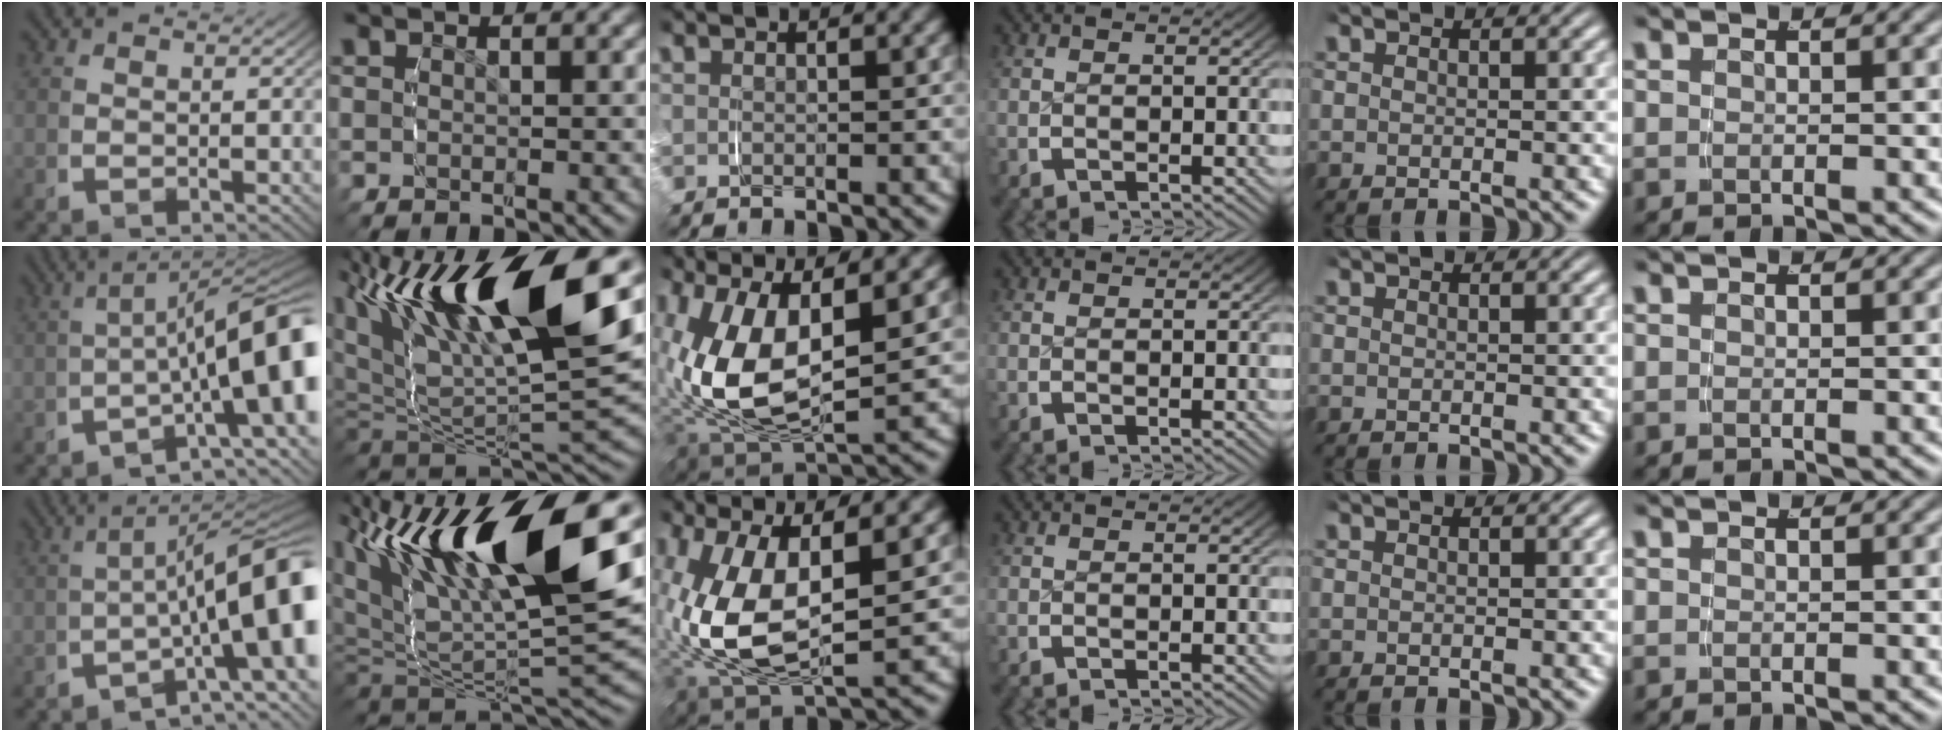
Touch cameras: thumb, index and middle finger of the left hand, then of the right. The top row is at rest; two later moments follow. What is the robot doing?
{"motion": "grasp_and_lifting", "object": "keyboard"}